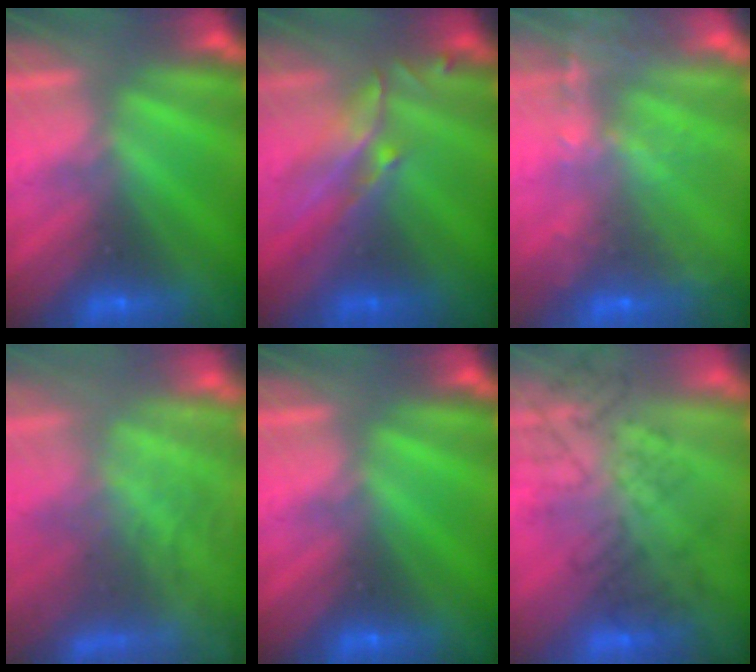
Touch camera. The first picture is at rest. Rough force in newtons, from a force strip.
{"total": 2.8}
{"total": 5.5}
{"total": 6.9}
{"total": 0.0}
{"total": 4.5}